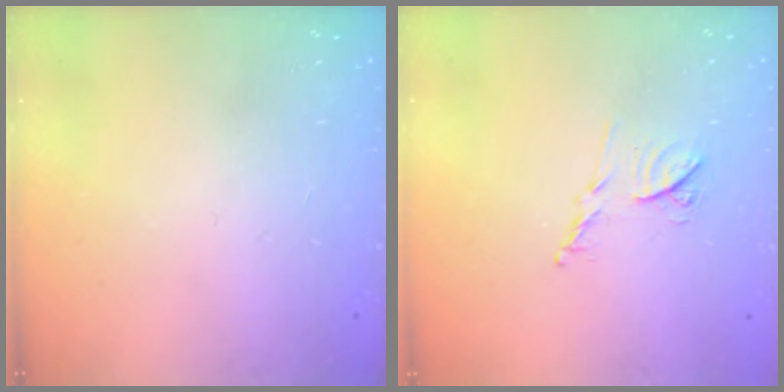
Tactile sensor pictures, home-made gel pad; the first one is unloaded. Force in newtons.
{"total": 8.7, "press": 8.7, "slide": 0.4}